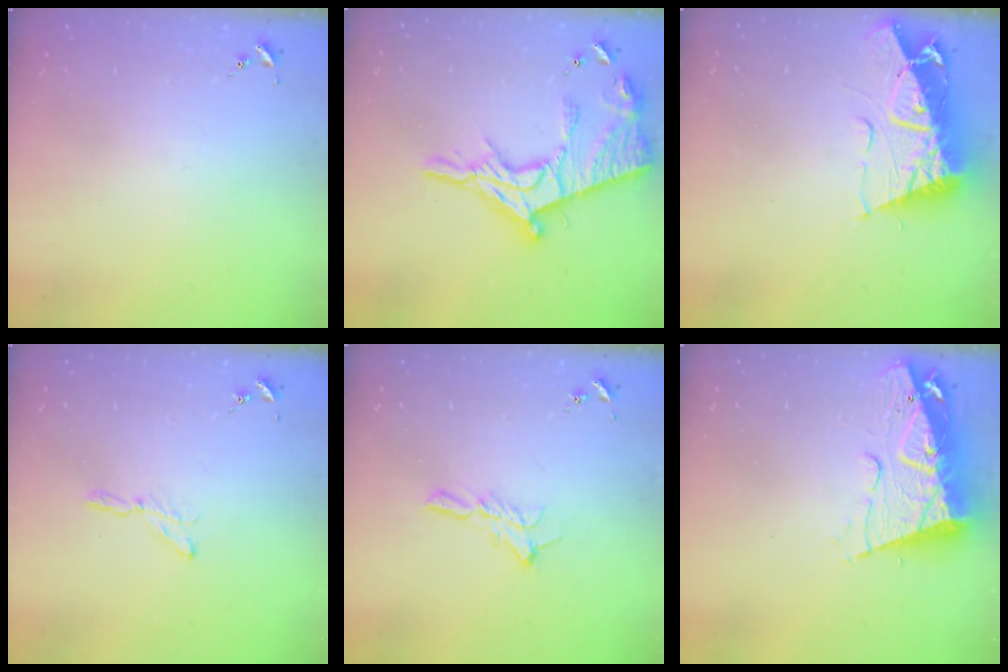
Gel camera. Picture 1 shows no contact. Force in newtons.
{"total": 19.5, "press": 19.5, "slide": 1.5}
{"total": 15.1, "press": 15.0, "slide": 1.6}
{"total": 3.9, "press": 3.8, "slide": 0.4}
{"total": 9.2, "press": 9.1, "slide": 0.7}
{"total": 14.8, "press": 14.8, "slide": 1.6}